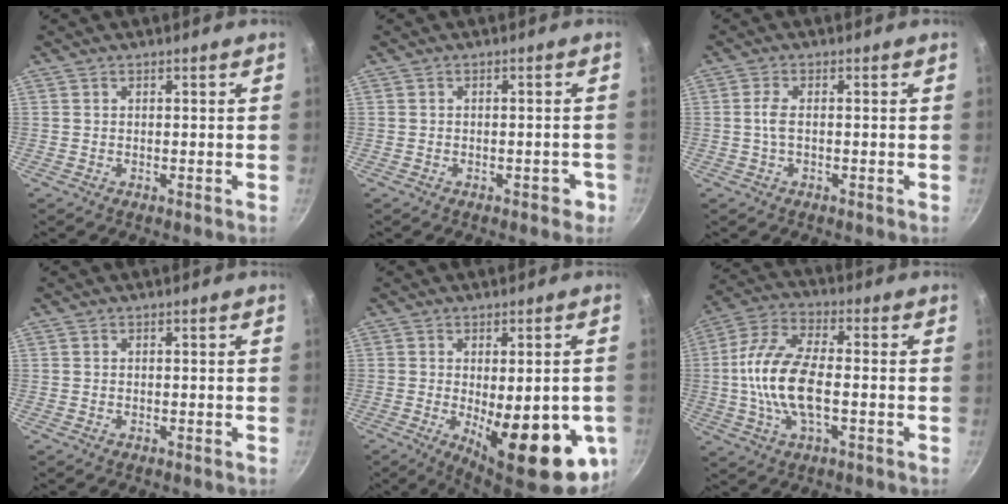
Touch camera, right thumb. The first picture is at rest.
{"total": 2.5, "force": [-1.3, 1.6, 1.5], "torque": [0.000, 0.023, -0.006]}
{"total": 2.5, "force": [-0.4, 0.9, 2.3], "torque": [-0.059, 0.006, -0.011]}
{"total": 0.0}
{"total": 19.9, "force": [-4.9, 7.2, 17.9], "torque": [-0.208, -0.017, -0.048]}
{"total": 14.4, "force": [-1.6, 6.6, 12.7], "torque": [-0.248, 0.027, -0.047]}